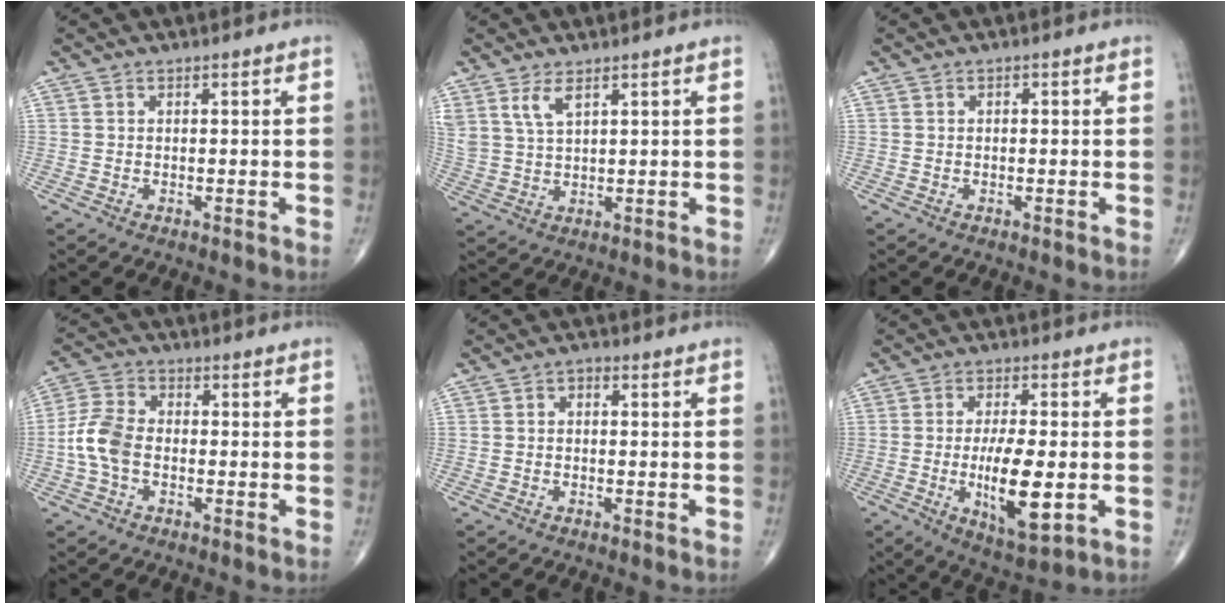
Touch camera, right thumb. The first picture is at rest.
{"total": 4.9, "force": [2.9, 1.9, 3.4], "torque": [-0.073, -0.013, 0.067]}
{"total": 0.6, "force": [0.1, 0.4, 0.5], "torque": [-0.007, 0.001, 0.001]}
{"total": 7.6, "force": [-1.6, 4.9, 5.6], "torque": [-0.121, 0.022, -0.043]}
{"total": 1.4, "force": [-0.1, 1.0, 1.0], "torque": [-0.008, 0.009, -0.010]}
{"total": 12.5, "force": [-2.3, 4.2, 11.5], "torque": [-0.196, -0.010, -0.031]}